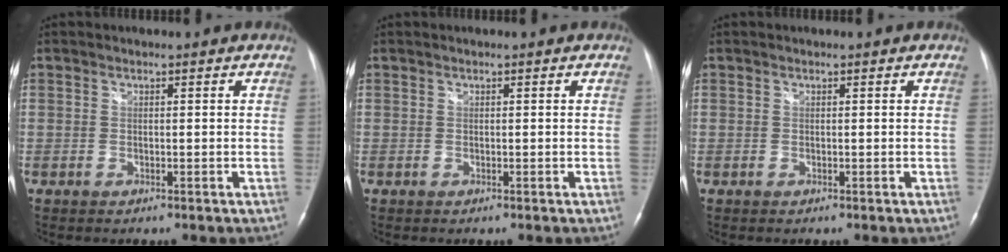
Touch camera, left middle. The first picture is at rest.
{"total": 0.0}
{"total": 0.0}